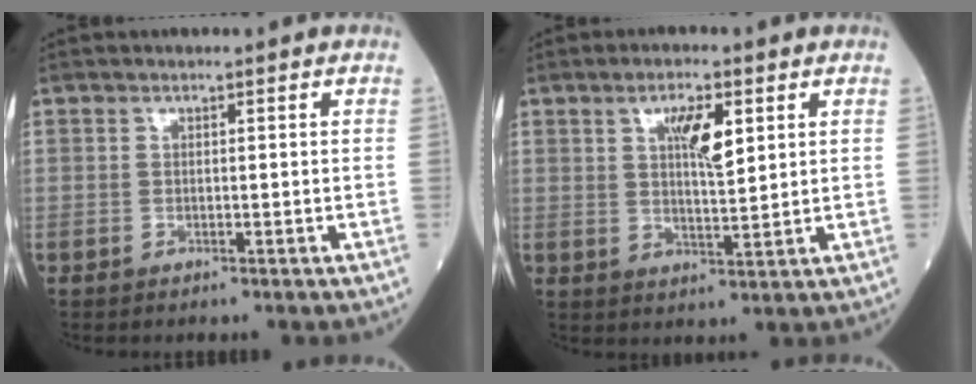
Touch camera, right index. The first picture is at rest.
{"total": 5.7, "force": [2.3, 1.3, 5.0], "torque": [-0.090, 0.001, 0.041]}